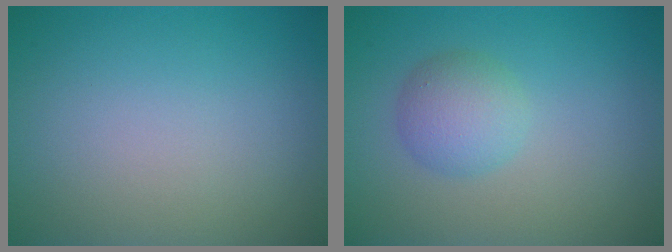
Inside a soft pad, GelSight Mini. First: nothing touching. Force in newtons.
{"total": 2.9, "press": 2.9, "slide": 0.1}